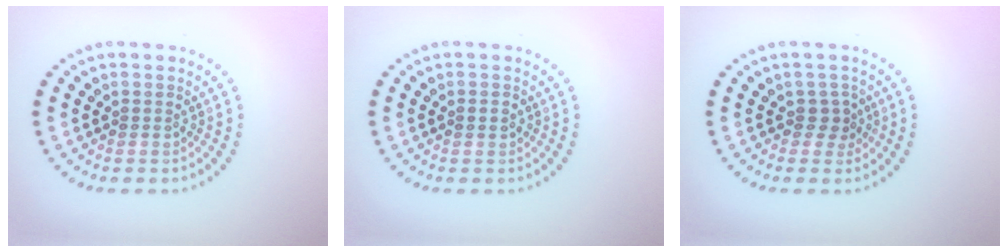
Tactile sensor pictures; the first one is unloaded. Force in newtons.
{"total": 1.1, "press": 1.0, "slide": 0.1}
{"total": 1.6, "press": 1.3, "slide": 0.9}